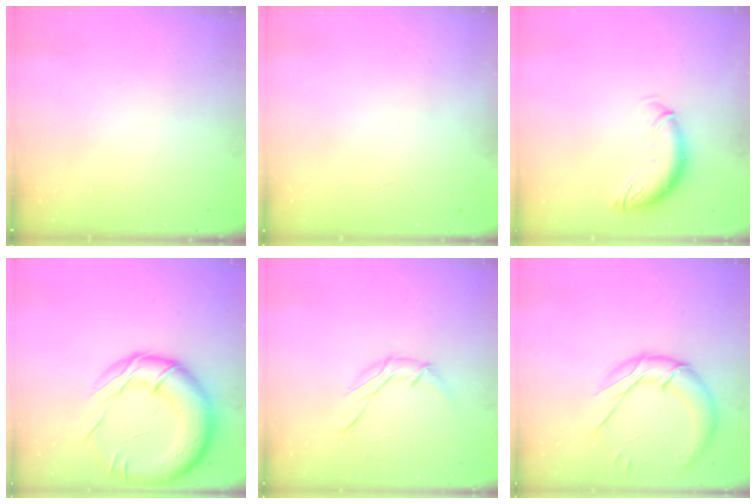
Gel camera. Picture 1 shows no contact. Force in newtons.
{"total": 0.0}
{"total": 11.0, "press": 10.9, "slide": 1.6}
{"total": 23.0, "press": 22.9, "slide": 2.4}
{"total": 7.4, "press": 7.3, "slide": 0.5}
{"total": 15.9, "press": 15.7, "slide": 2.1}